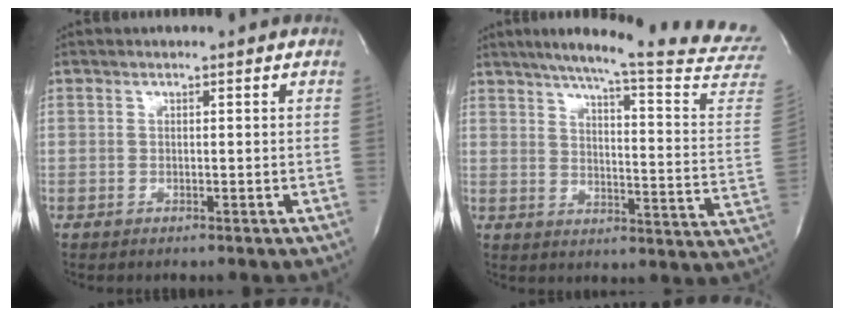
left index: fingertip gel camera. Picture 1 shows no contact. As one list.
[{"total": 25.4, "force": [22.4, -0.6, 12.0], "torque": [-0.177, -0.098, 0.269]}]